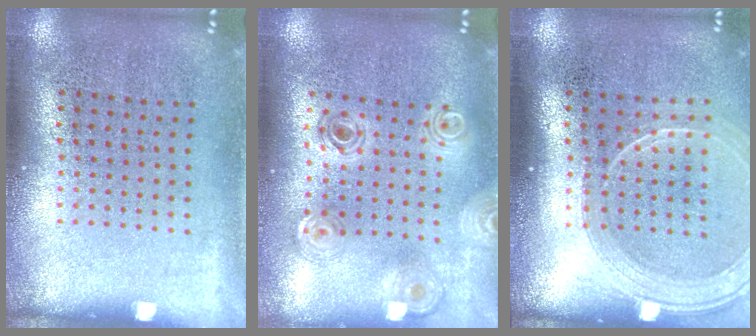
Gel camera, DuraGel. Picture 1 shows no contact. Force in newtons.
{"total": 0.9, "press": 0.9, "slide": 0.2}
{"total": 1.9, "press": 1.8, "slide": 0.8}